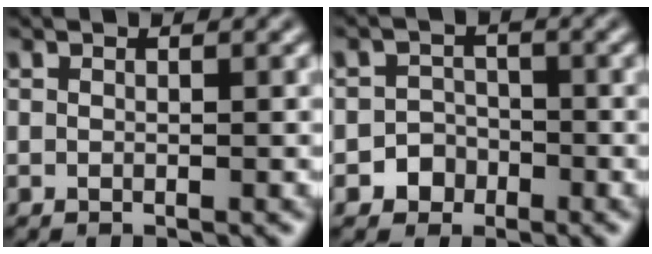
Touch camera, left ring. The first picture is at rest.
{"total": 2.3, "force": [-1.2, 2.0, 0.3], "torque": [0.020, 0.009, -0.027]}